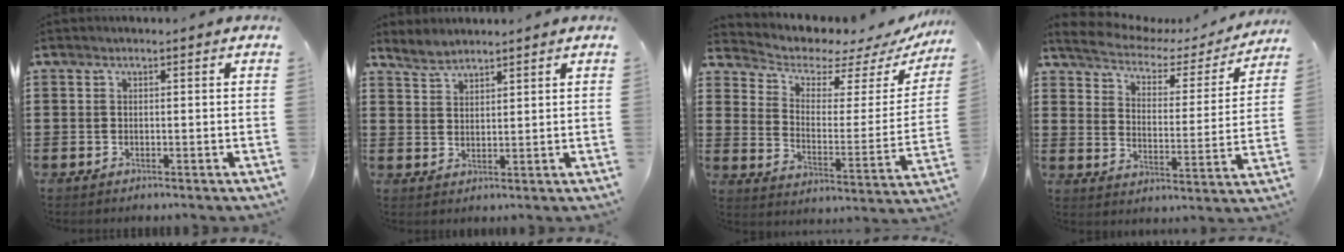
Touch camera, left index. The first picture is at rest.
{"total": 2.7, "force": [2.6, 0.7, 0.4], "torque": [-0.015, 0.000, 0.050]}
{"total": 4.5, "force": [3.9, 1.9, 1.3], "torque": [-0.052, -0.028, 0.063]}
{"total": 3.7, "force": [3.3, 1.2, 1.1], "torque": [-0.044, -0.023, 0.049]}